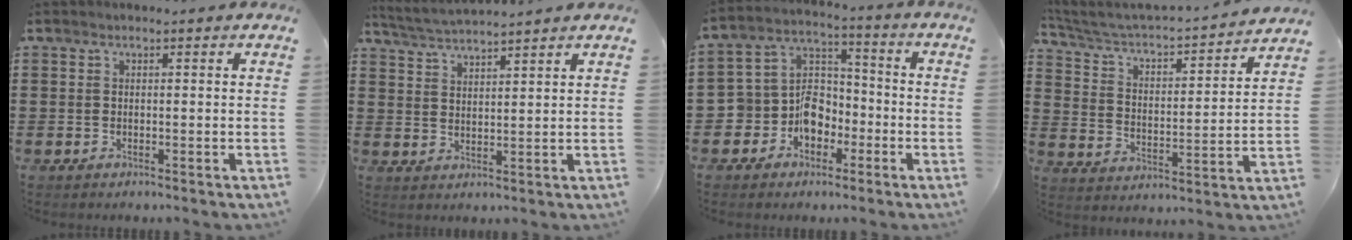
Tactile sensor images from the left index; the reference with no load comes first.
{"total": 3.2, "force": [3.1, -0.5, 0.3], "torque": [-0.018, -0.015, 0.055]}
{"total": 7.6, "force": [-3.6, 6.4, 2.0], "torque": [-0.065, 0.011, -0.072]}
{"total": 2.9, "force": [2.6, 0.6, 1.1], "torque": [-0.041, -0.030, 0.030]}